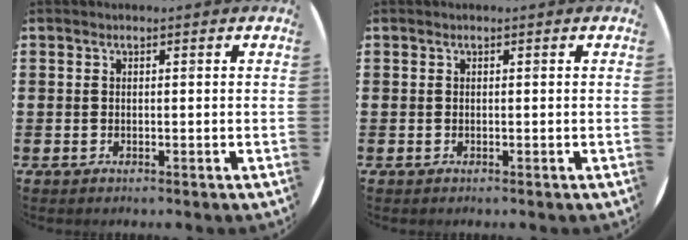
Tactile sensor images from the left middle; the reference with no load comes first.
{"total": 0.0}